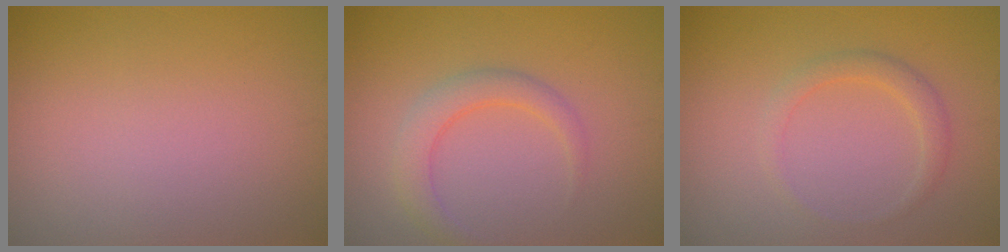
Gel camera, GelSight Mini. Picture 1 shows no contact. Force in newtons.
{"total": 2.8, "press": 2.8, "slide": 0.1}
{"total": 1.8, "press": 1.8, "slide": 0.1}